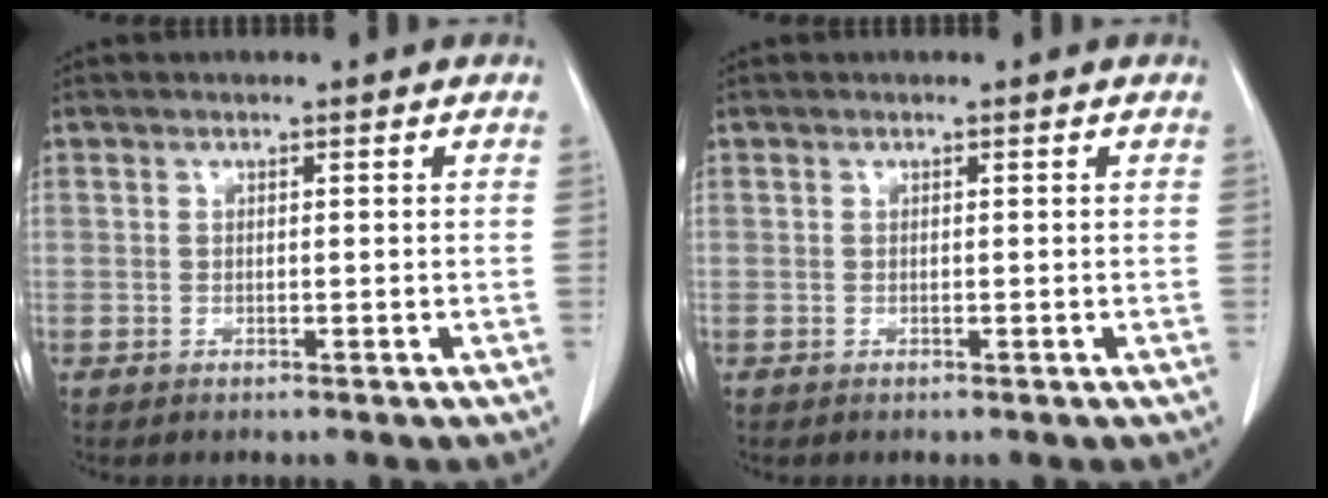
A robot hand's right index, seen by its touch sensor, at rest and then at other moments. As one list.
[{"total": 0.0}]